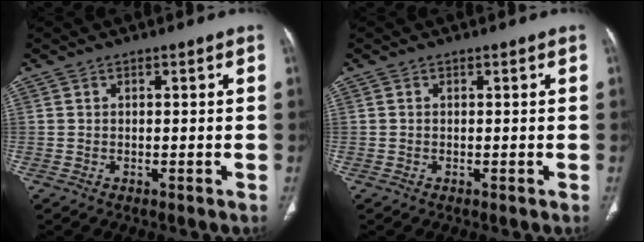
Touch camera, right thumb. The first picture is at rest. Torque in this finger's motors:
{"motor_torque": [-0.30, 0.05, 0.12, -0.63, -0.04]}